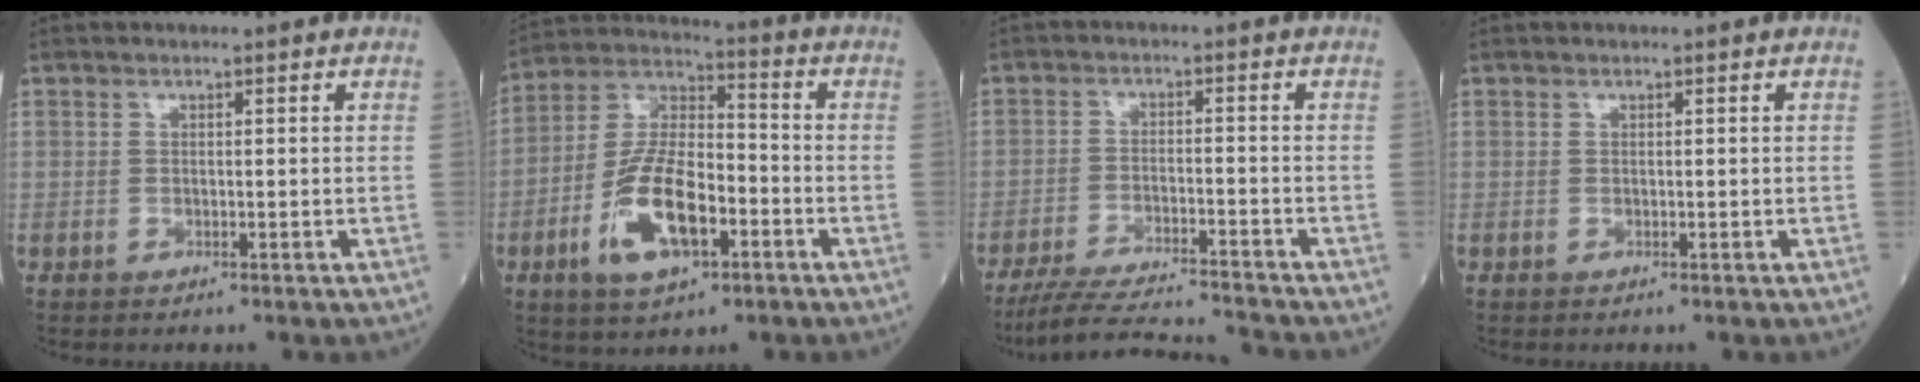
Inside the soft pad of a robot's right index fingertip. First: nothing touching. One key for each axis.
{"total": 14.0, "fx": -5.2, "fy": 5.5, "fz": 11.8, "tx": -0.242, "ty": 0.005, "tz": -0.094}
{"total": 12.2, "fx": -11.5, "fy": 0.1, "fz": 4.0, "tx": -0.067, "ty": -0.007, "tz": -0.188}
{"total": 0.0}